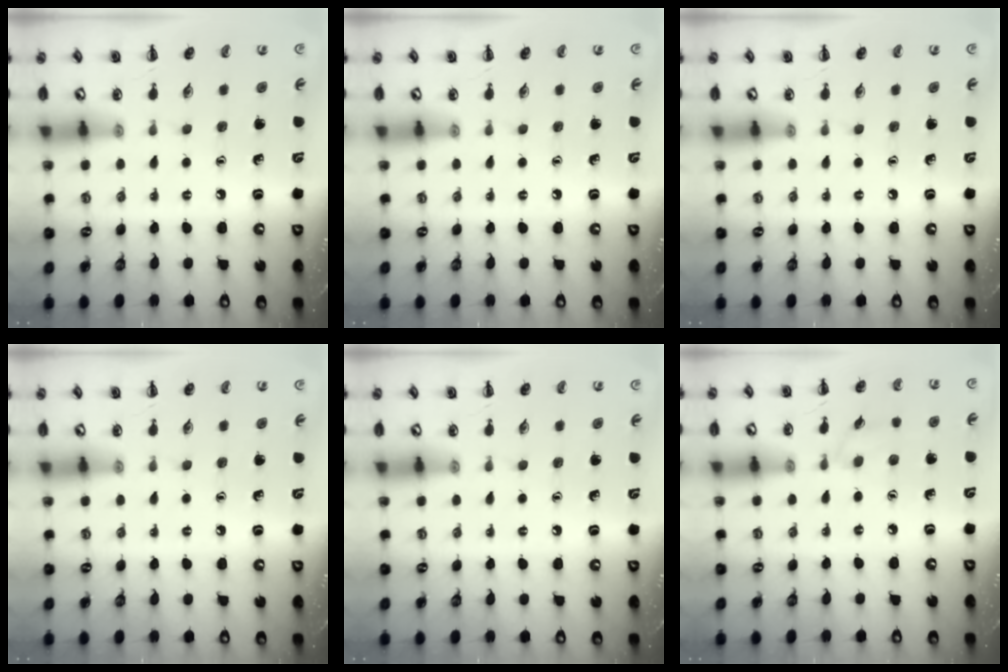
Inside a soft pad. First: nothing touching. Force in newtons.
{"total": 0.0}
{"total": 0.0}
{"total": 0.0}
{"total": 0.0}
{"total": 3.4, "press": 3.1, "slide": 1.3}